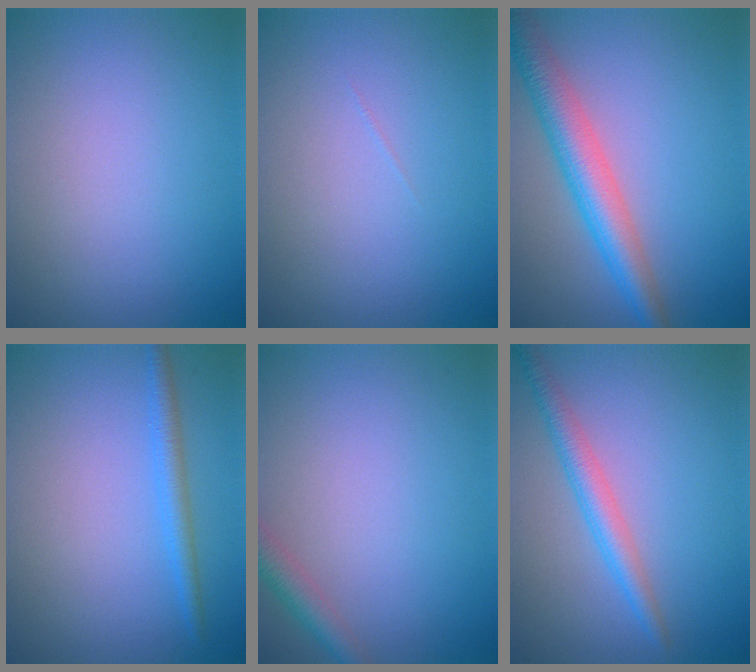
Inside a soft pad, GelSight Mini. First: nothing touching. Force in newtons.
{"total": 0.0}
{"total": 5.4, "press": 5.4, "slide": 0.1}
{"total": 2.0, "press": 2.0, "slide": 0.2}
{"total": 2.1, "press": 2.1, "slide": 0.1}
{"total": 2.8, "press": 2.8, "slide": 0.1}